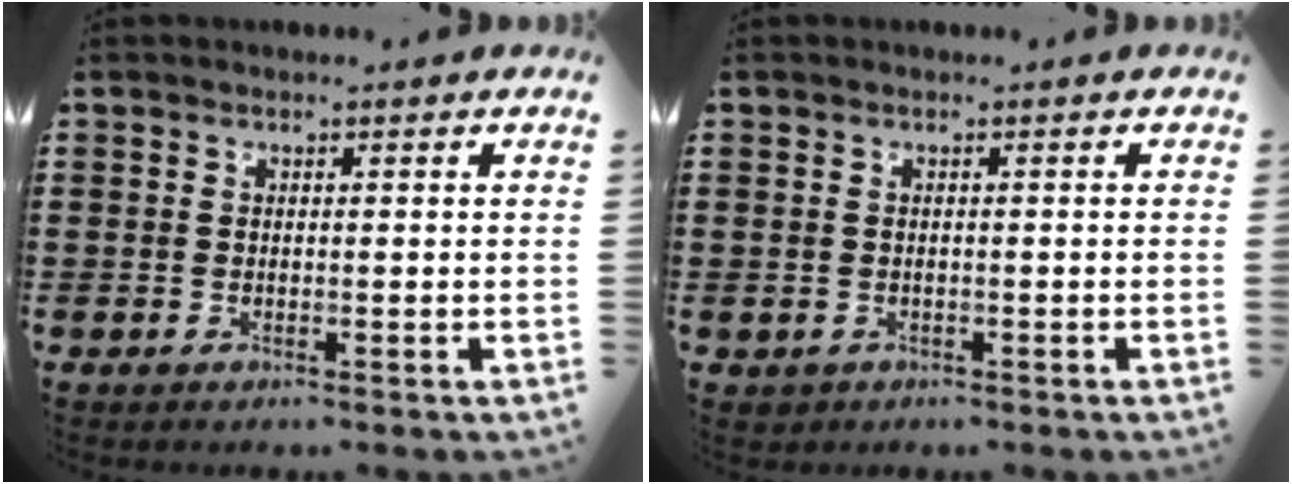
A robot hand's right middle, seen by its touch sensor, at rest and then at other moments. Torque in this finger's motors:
{"motor_torque": [0.06, -0.06, 0.00, 0.00]}